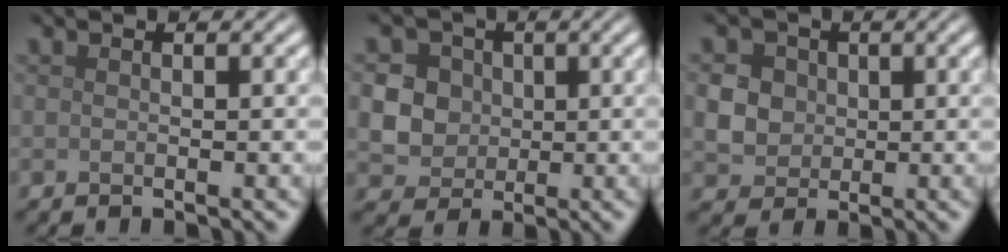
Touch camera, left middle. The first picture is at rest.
{"total": 6.9, "force": [1.3, 6.1, 2.8], "torque": [-0.051, 0.024, 0.016]}
{"total": 4.3, "force": [0.7, 3.9, 1.8], "torque": [-0.039, 0.012, 0.013]}